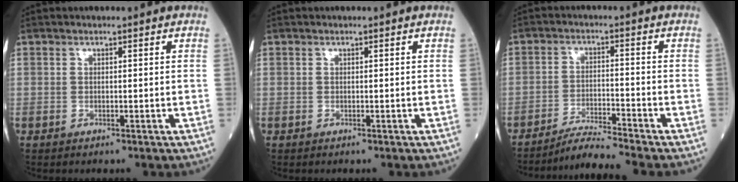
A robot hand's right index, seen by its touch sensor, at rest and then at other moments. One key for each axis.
{"total": 0.0}
{"total": 5.9, "fx": -5.3, "fy": -2.1, "fz": 1.4, "tx": -0.029, "ty": -0.021, "tz": -0.098}